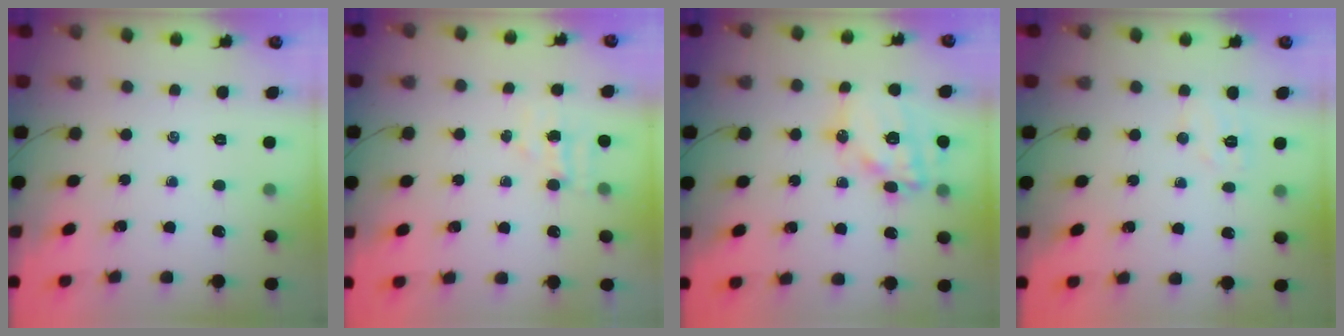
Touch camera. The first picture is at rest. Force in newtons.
{"total": 3.7, "press": 3.6, "slide": 1.0}
{"total": 16.1, "press": 15.7, "slide": 3.6}
{"total": 5.2, "press": 5.1, "slide": 1.0}